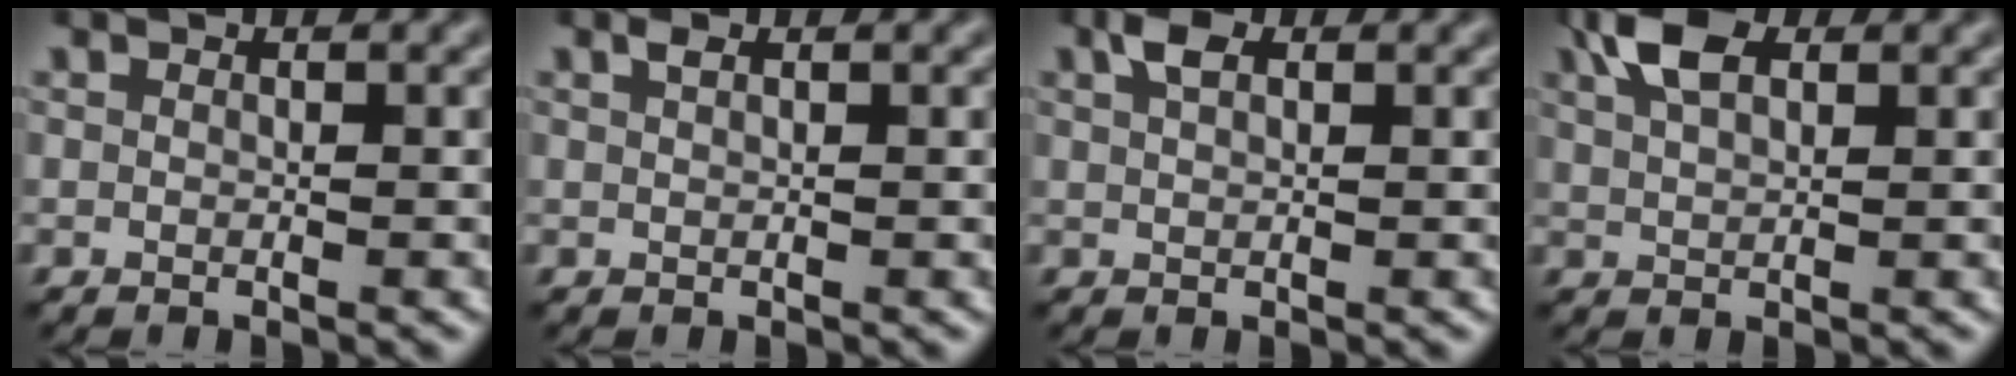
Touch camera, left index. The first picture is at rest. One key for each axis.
{"total": 0.7, "fx": 0.5, "fy": 0.2, "fz": 0.4, "tx": -0.012, "ty": 0.004, "tz": 0.012}
{"total": 2.0, "fx": 1.1, "fy": 1.0, "fz": 1.4, "tx": -0.030, "ty": 0.008, "tz": 0.019}
{"total": 4.6, "fx": 2.4, "fy": 2.2, "fz": 3.2, "tx": -0.072, "ty": 0.014, "tz": 0.045}